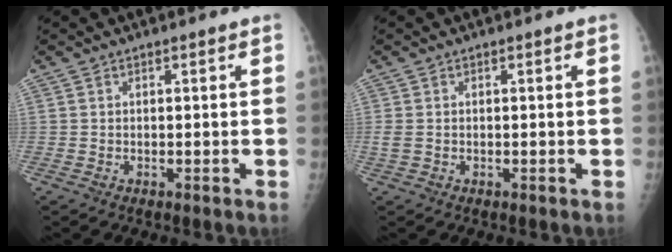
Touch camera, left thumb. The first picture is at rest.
{"total": 1.7, "force": [-0.1, 1.2, 1.2], "torque": [-0.041, 0.000, -0.003]}